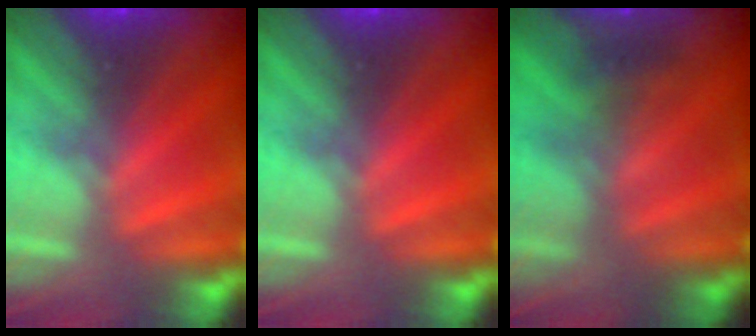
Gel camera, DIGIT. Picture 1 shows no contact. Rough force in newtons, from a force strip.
{"total": 0.0}
{"total": 4.8}